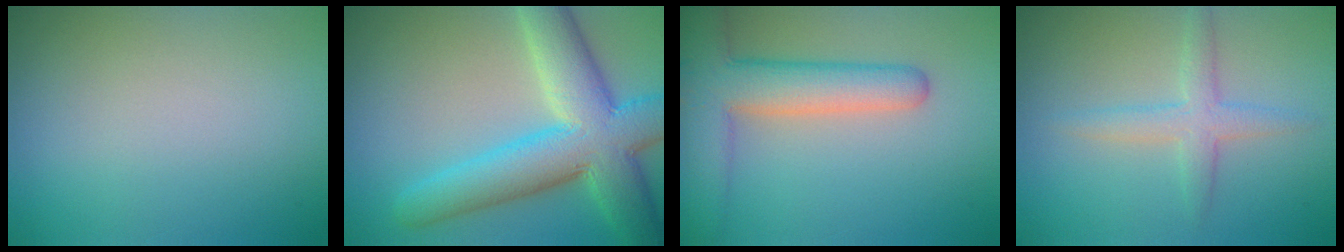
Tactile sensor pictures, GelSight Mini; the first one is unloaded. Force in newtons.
{"total": 10.1, "press": 10.0, "slide": 0.6}
{"total": 6.8, "press": 6.7, "slide": 0.6}
{"total": 2.7, "press": 2.7, "slide": 0.1}